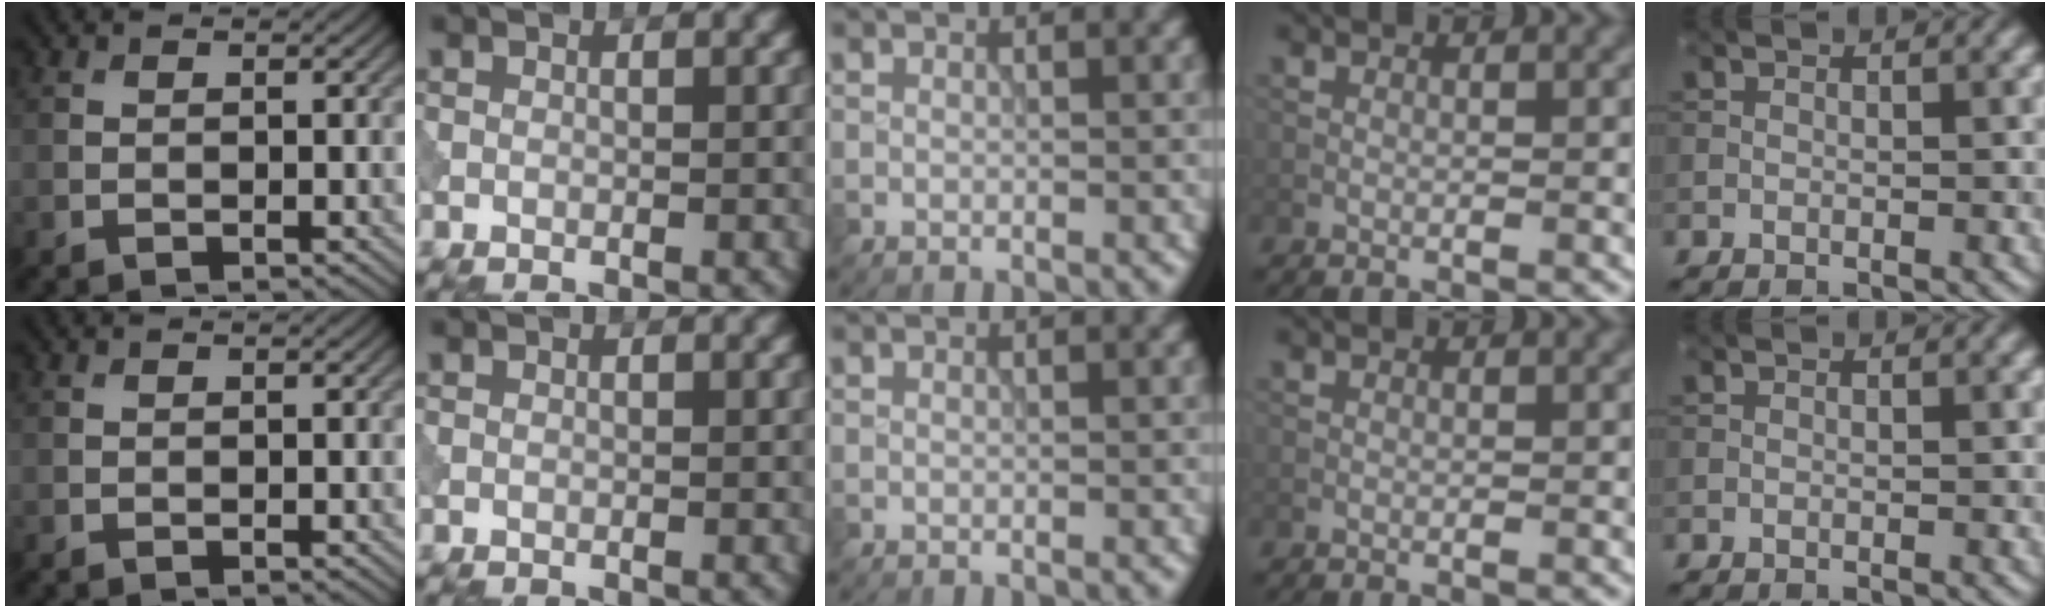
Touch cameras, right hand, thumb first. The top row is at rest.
{}